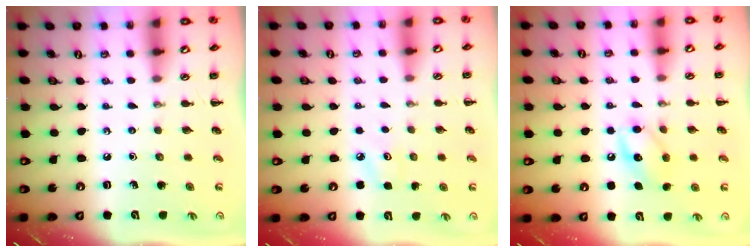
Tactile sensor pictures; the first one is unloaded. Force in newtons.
{"total": 4.7, "press": 4.5, "slide": 1.4}
{"total": 10.8, "press": 10.8, "slide": 0.7}